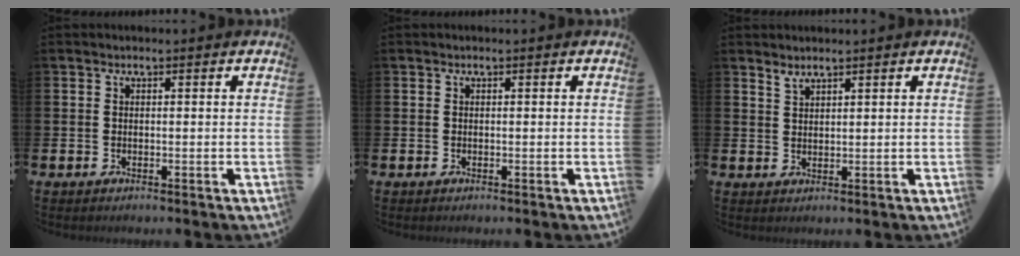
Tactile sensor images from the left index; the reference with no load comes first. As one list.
[{"total": 0.0}, {"total": 1.8, "force": [1.7, 0.3, 0.2], "torque": [0.009, -0.008, 0.029]}]